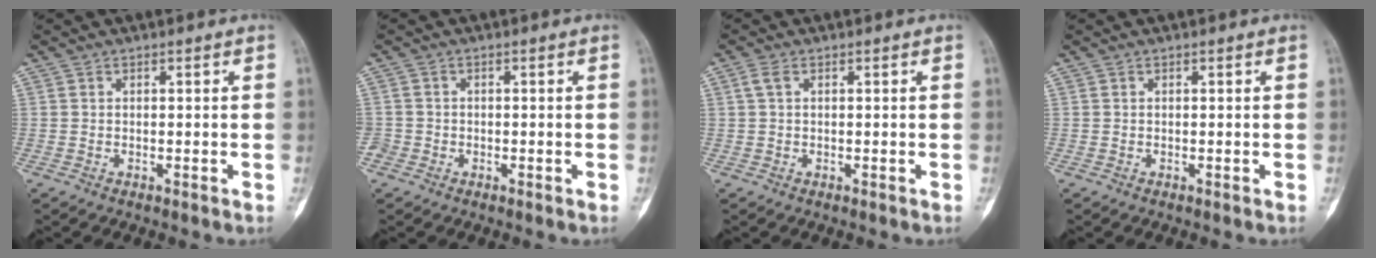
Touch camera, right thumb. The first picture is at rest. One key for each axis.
{"total": 1.9, "fx": -0.7, "fy": 1.8, "fz": 0.0, "tx": 0.012, "ty": 0.008, "tz": -0.018}
{"total": 1.8, "fx": 0.5, "fy": 1.0, "fz": 1.4, "tx": -0.039, "ty": 0.010, "tz": 0.013}
{"total": 0.0}